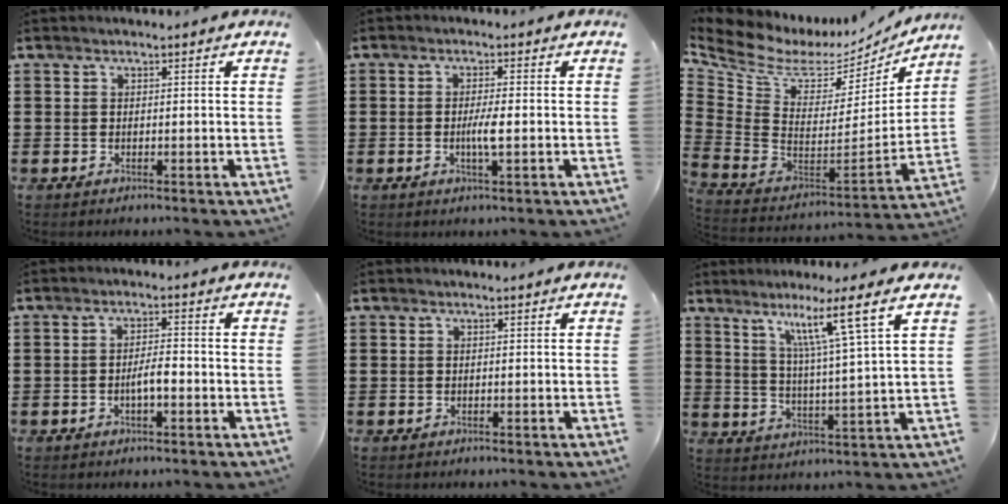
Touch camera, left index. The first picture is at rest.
{"total": 3.3, "force": [-0.4, 0.4, 3.2], "torque": [-0.063, -0.004, -0.011]}
{"total": 6.4, "force": [4.2, 3.9, 2.8], "torque": [-0.095, -0.045, 0.068]}
{"total": 3.2, "force": [-1.0, 0.9, 2.9], "torque": [-0.060, 0.004, -0.021]}
{"total": 0.0}
{"total": 9.4, "force": [5.8, -1.1, 7.3], "torque": [-0.142, -0.023, 0.088]}